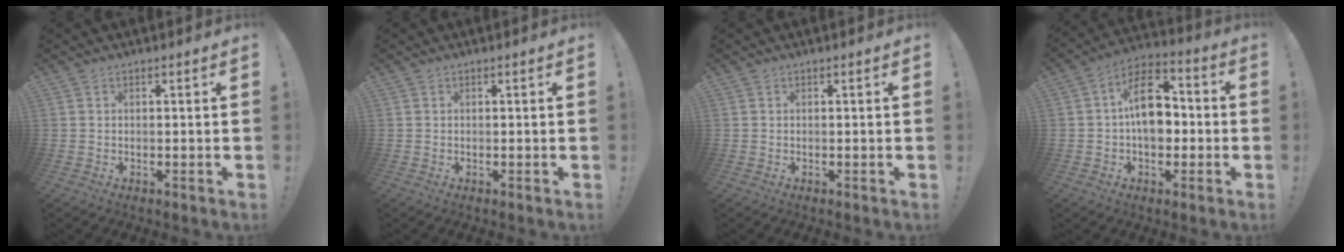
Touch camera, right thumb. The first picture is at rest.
{"total": 0.0}
{"total": 0.0}
{"total": 14.6, "force": [0.3, 9.5, 11.0], "torque": [-0.168, 0.021, 0.006]}